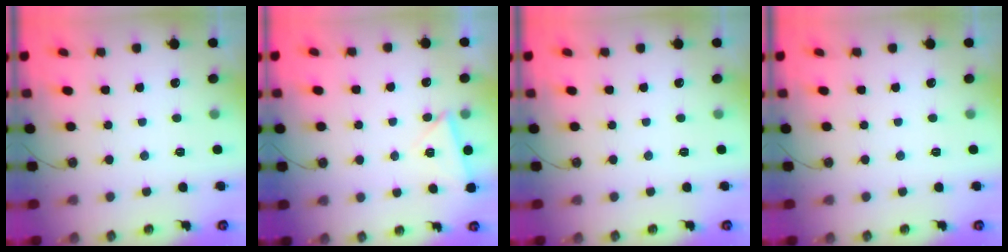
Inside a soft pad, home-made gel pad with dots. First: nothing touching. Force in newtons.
{"total": 3.9, "press": 3.8, "slide": 0.7}
{"total": 0.0}
{"total": 0.0}